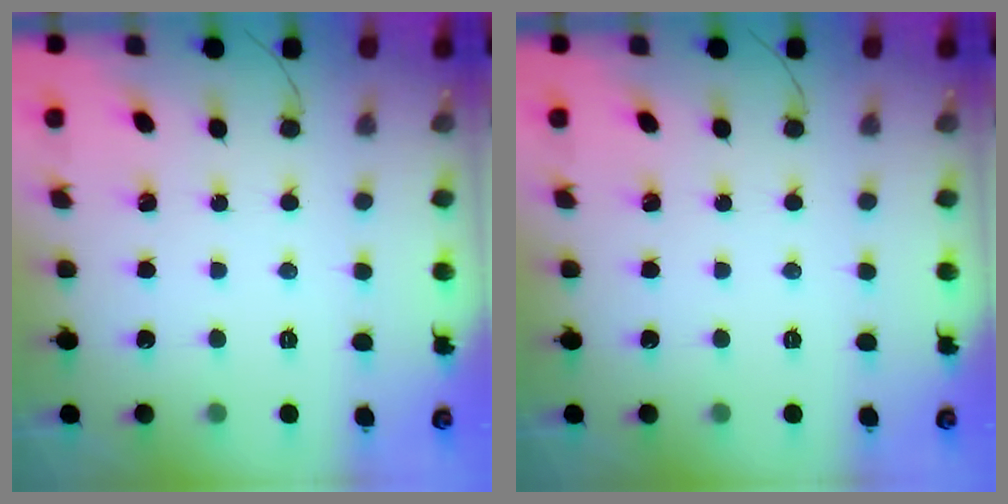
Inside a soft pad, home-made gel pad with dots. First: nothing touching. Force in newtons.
{"total": 0.0}